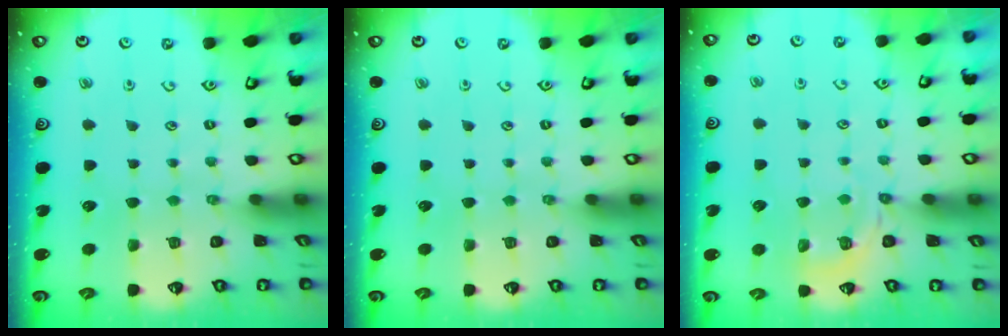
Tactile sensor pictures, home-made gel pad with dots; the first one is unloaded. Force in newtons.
{"total": 0.0}
{"total": 5.0, "press": 4.5, "slide": 2.3}